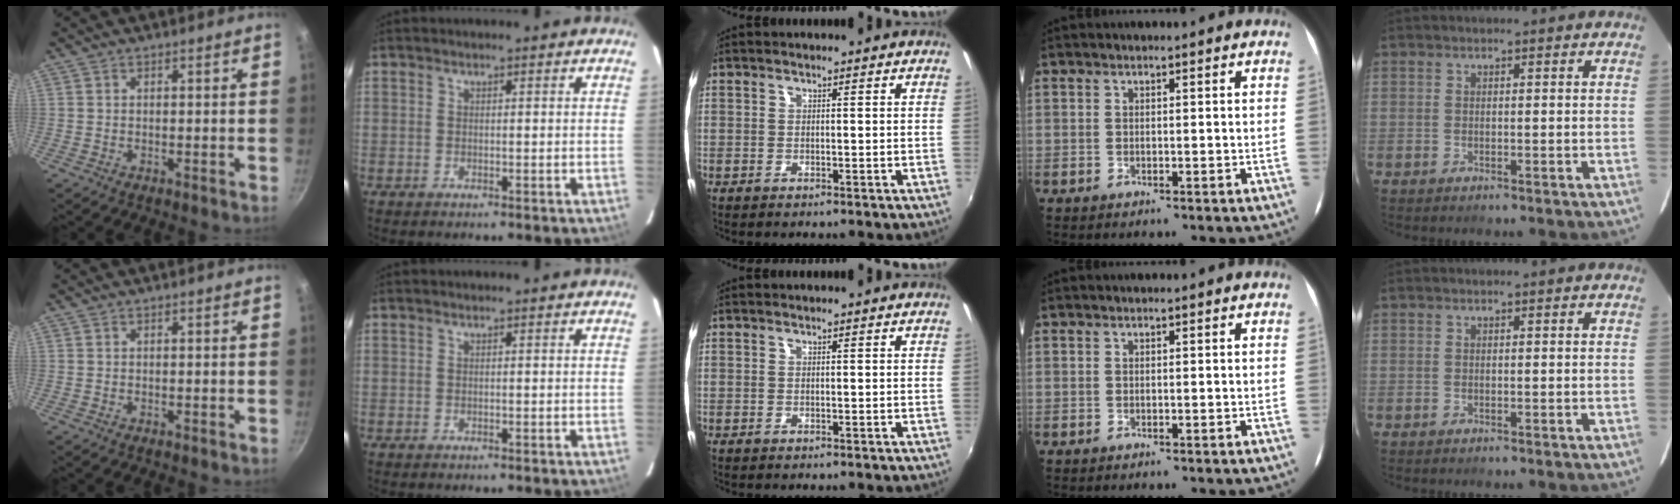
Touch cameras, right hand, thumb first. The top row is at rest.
{}